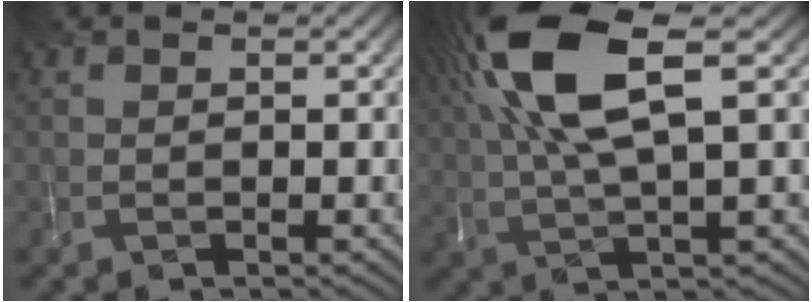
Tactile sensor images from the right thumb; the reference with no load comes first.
{"total": 12.8, "force": [4.4, 3.5, 11.4], "torque": [-0.254, 0.019, 0.087]}